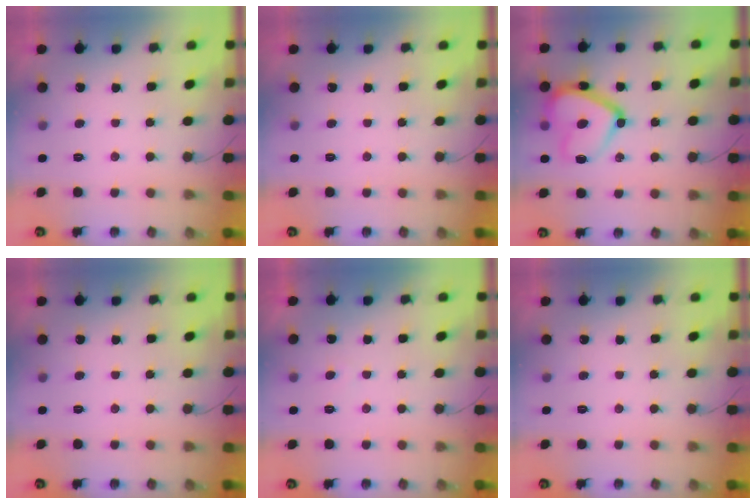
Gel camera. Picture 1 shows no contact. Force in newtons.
{"total": 0.0}
{"total": 17.5, "press": 17.4, "slide": 1.7}
{"total": 0.0}
{"total": 0.6, "press": 0.3, "slide": 0.5}
{"total": 0.0}